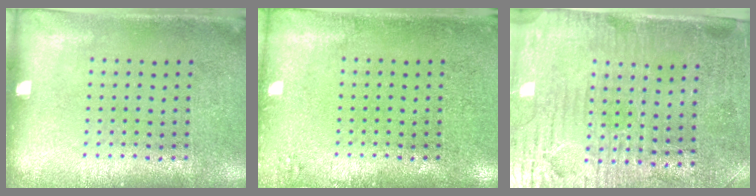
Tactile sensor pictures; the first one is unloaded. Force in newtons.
{"total": 1.0, "press": 1.0, "slide": 0.3}
{"total": 3.6, "press": 3.2, "slide": 1.5}